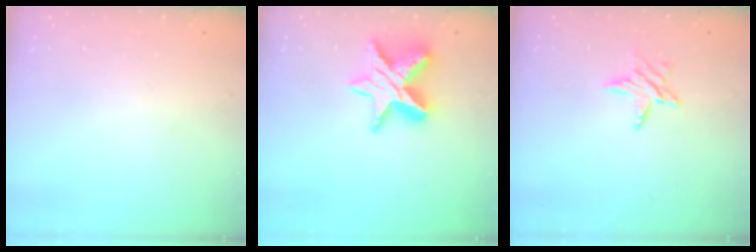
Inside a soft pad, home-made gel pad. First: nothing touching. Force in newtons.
{"total": 14.1, "press": 14.1, "slide": 0.9}
{"total": 6.8, "press": 6.8, "slide": 0.4}